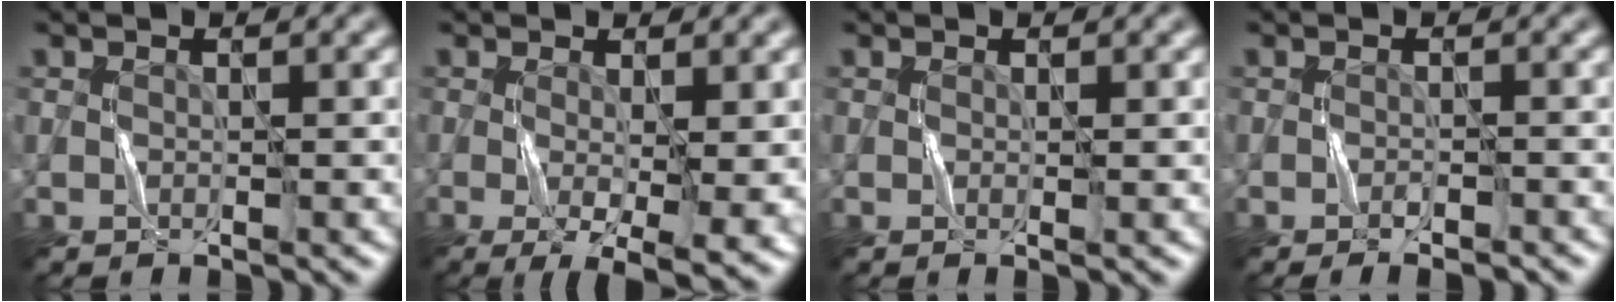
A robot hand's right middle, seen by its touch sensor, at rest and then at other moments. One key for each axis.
{"total": 6.6, "fx": -1.4, "fy": 1.6, "fz": 6.2, "tx": -0.103, "ty": -0.019, "tz": -0.013}
{"total": 0.5, "fx": -0.1, "fy": 0.0, "fz": 0.5, "tx": -0.010, "ty": -0.003, "tz": -0.002}
{"total": 2.0, "fx": -1.5, "fy": 0.4, "fz": 1.1, "tx": -0.020, "ty": 0.003, "tz": -0.024}